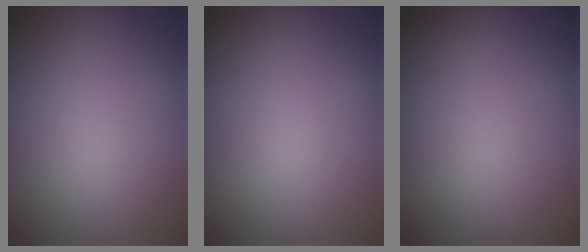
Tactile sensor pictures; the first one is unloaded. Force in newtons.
{"total": 0.0}
{"total": 0.0}